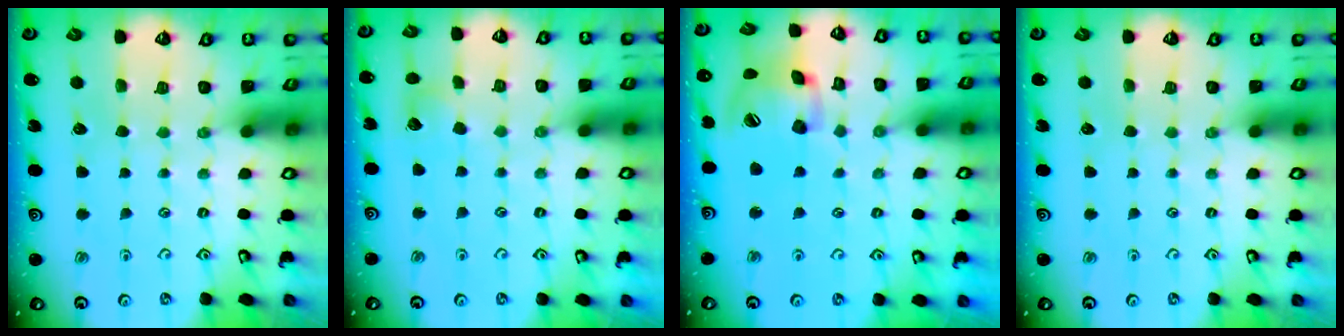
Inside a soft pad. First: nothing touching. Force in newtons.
{"total": 5.6, "press": 5.6, "slide": 0.6}
{"total": 16.2, "press": 16.0, "slide": 2.7}
{"total": 0.0}